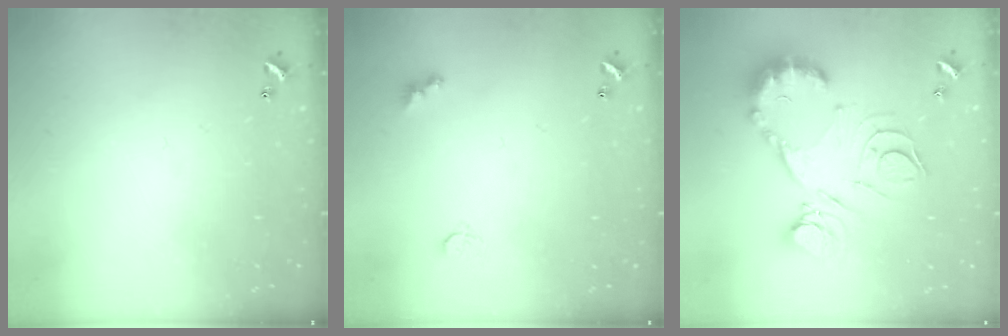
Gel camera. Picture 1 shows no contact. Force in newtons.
{"total": 2.9, "press": 2.8, "slide": 0.7}
{"total": 21.4, "press": 21.4, "slide": 1.9}